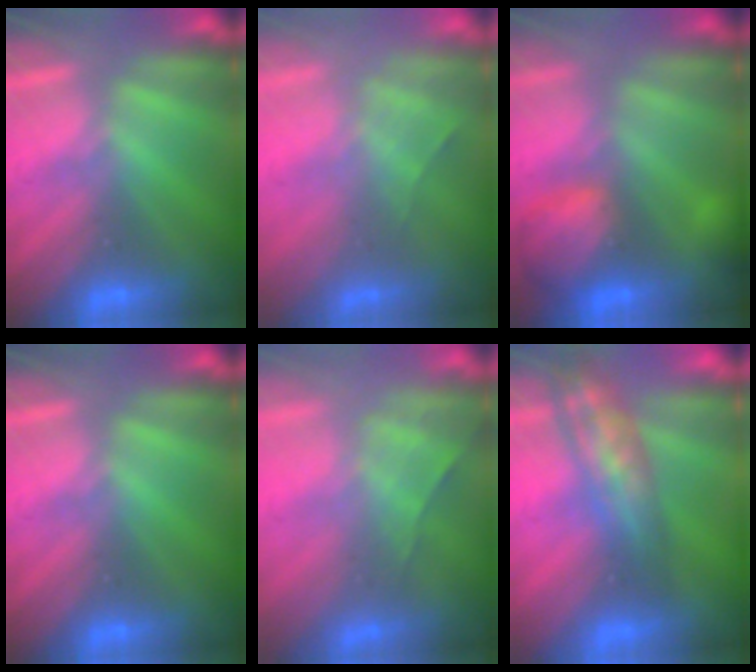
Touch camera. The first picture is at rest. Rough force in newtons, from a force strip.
{"total": 2.2}
{"total": 9.6}
{"total": 0.0}
{"total": 2.3}
{"total": 3.0}